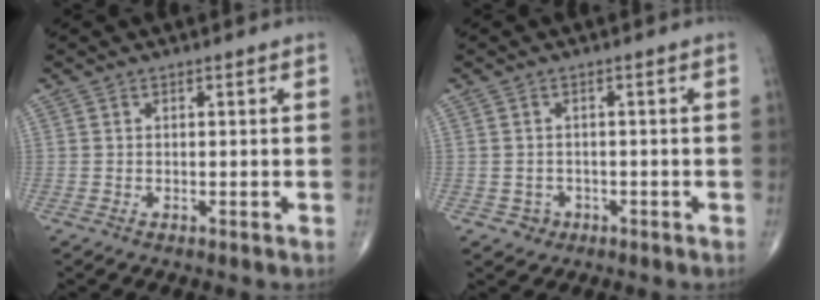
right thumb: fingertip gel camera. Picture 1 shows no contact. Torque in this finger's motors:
{"motor_torque": [0.11, -0.12, -0.18, -0.16, -0.01]}